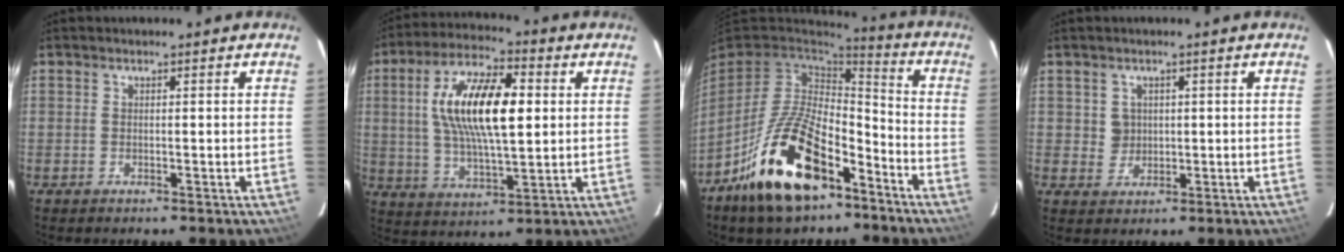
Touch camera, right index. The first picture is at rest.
{"total": 16.7, "force": [2.9, 6.3, 15.2], "torque": [-0.284, 0.016, 0.053]}
{"total": 20.4, "force": [-11.6, 9.6, 13.8], "torque": [-0.271, -0.006, -0.200]}
{"total": 2.9, "force": [0.8, 2.8, 0.3], "torque": [0.002, 0.008, 0.014]}